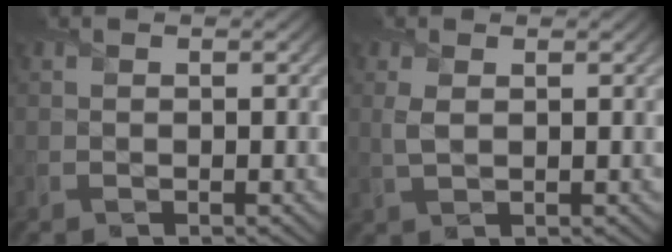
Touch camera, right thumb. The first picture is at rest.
{"total": 1.6, "force": [0.5, 0.7, 1.4], "torque": [-0.038, -0.001, 0.014]}